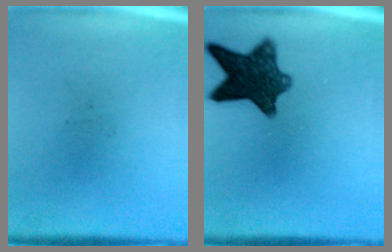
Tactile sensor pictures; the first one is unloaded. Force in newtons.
{"total": 11.0}